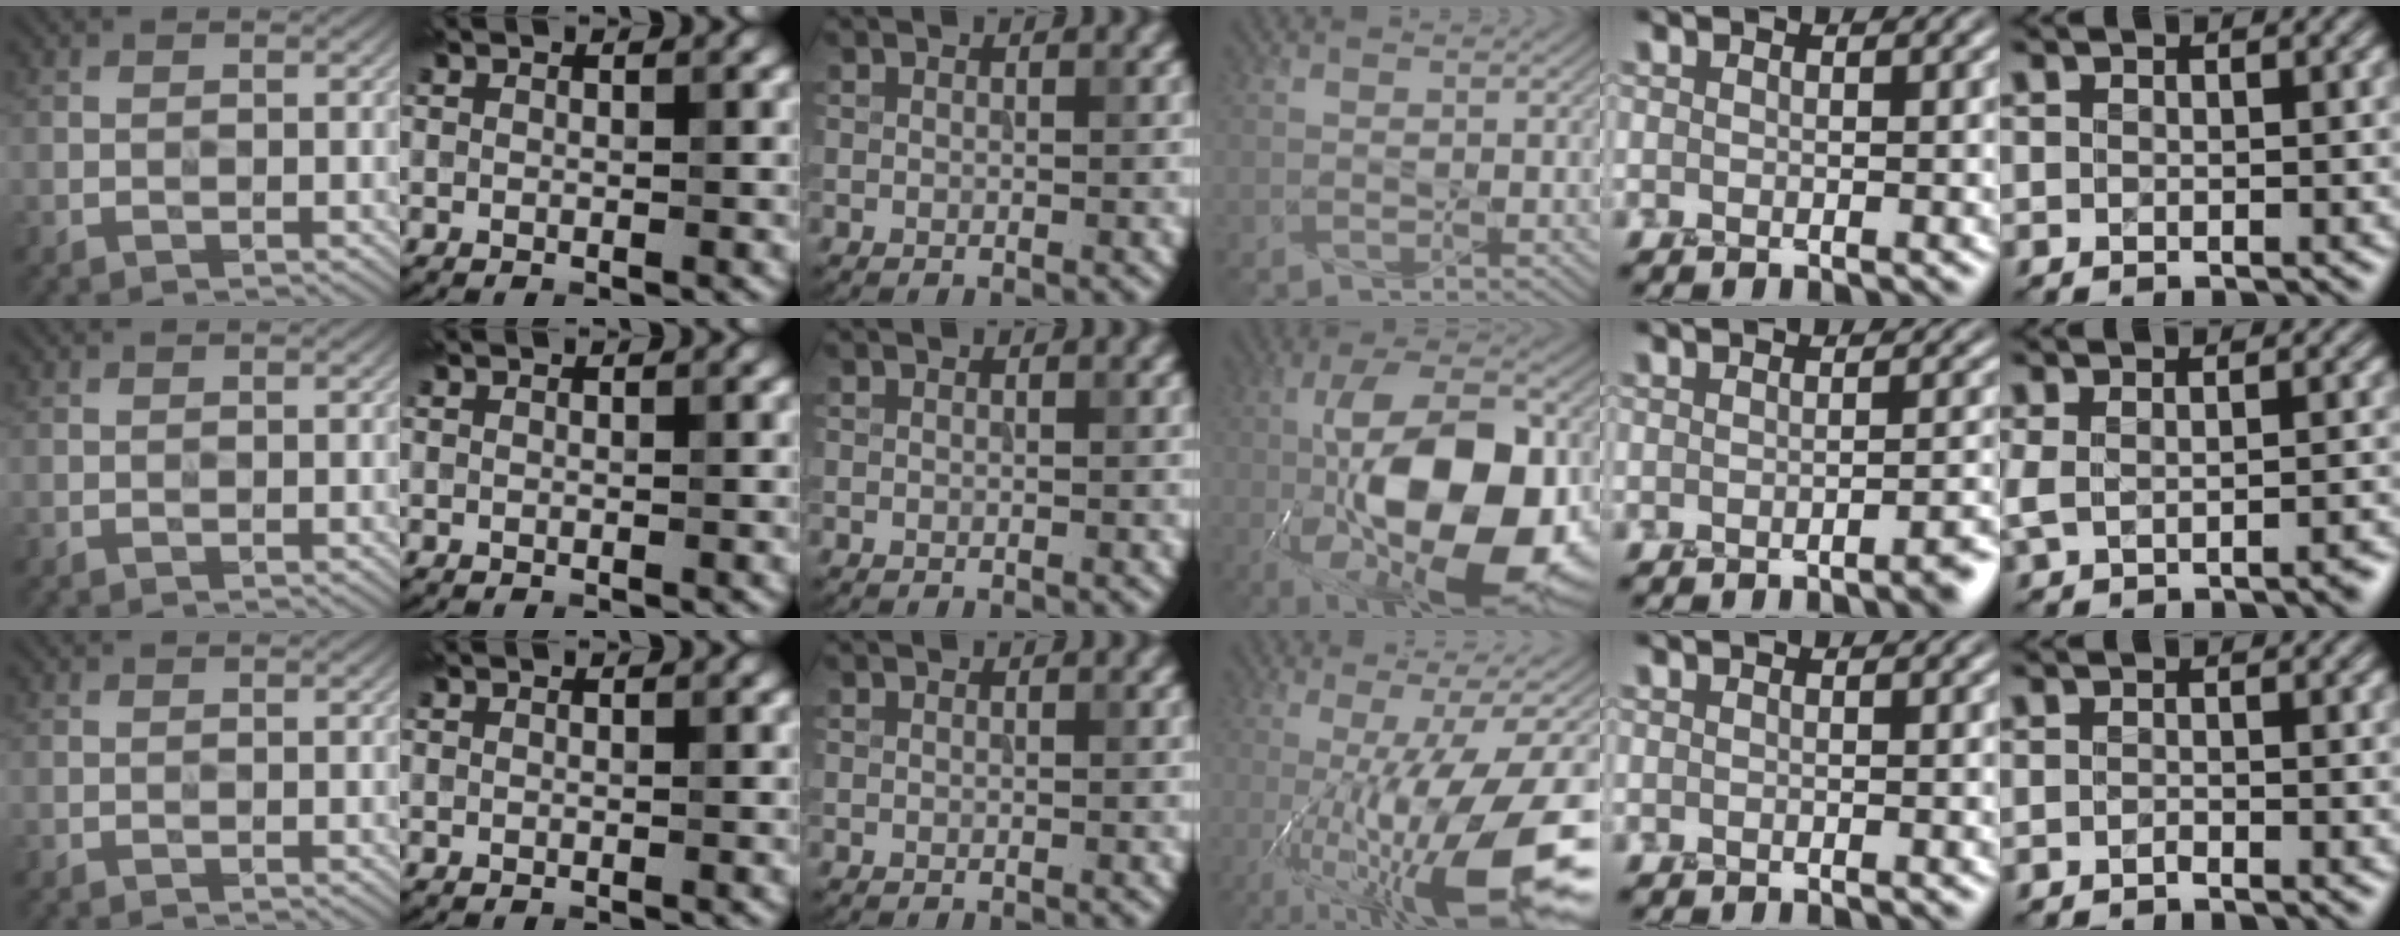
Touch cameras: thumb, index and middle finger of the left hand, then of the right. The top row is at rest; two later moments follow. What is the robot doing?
{"motion": "press", "object": "grip strengthener"}